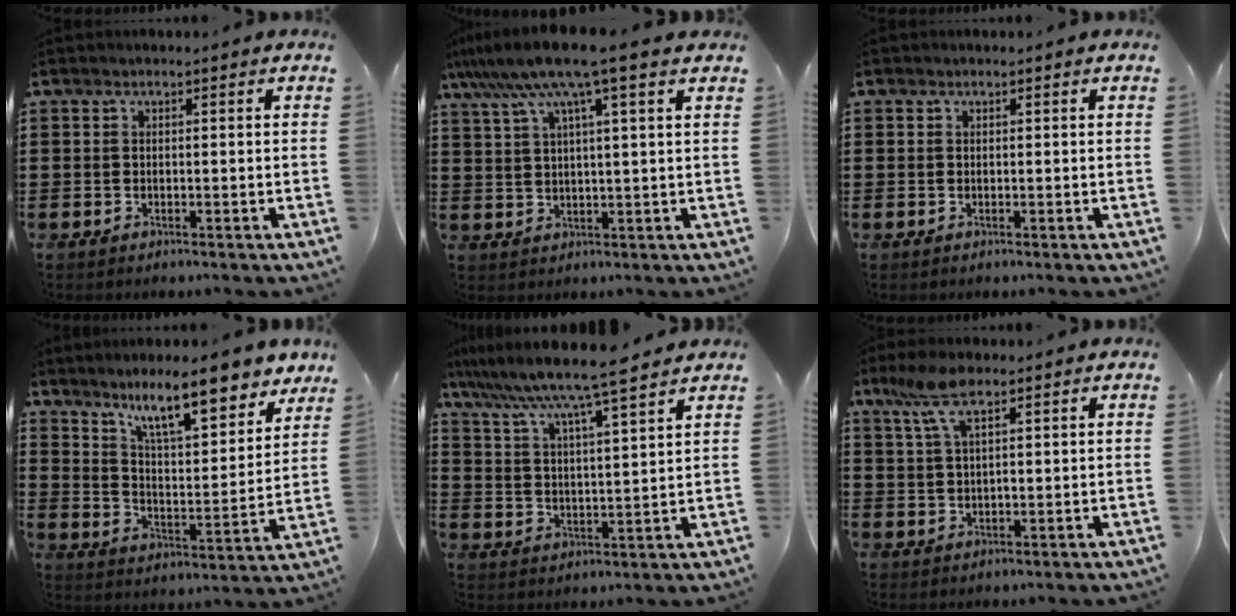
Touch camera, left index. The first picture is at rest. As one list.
[{"total": 8.9, "force": [5.8, 0.1, 6.7], "torque": [-0.147, -0.016, 0.100]}, {"total": 0.0}, {"total": 11.3, "force": [9.1, 1.4, 6.5], "torque": [-0.120, -0.048, 0.154]}, {"total": 7.0, "force": [6.2, -0.5, 3.1], "torque": [-0.084, -0.041, 0.102]}, {"total": 6.6, "force": [3.8, 2.5, 4.7], "torque": [-0.103, 0.008, 0.068]}]